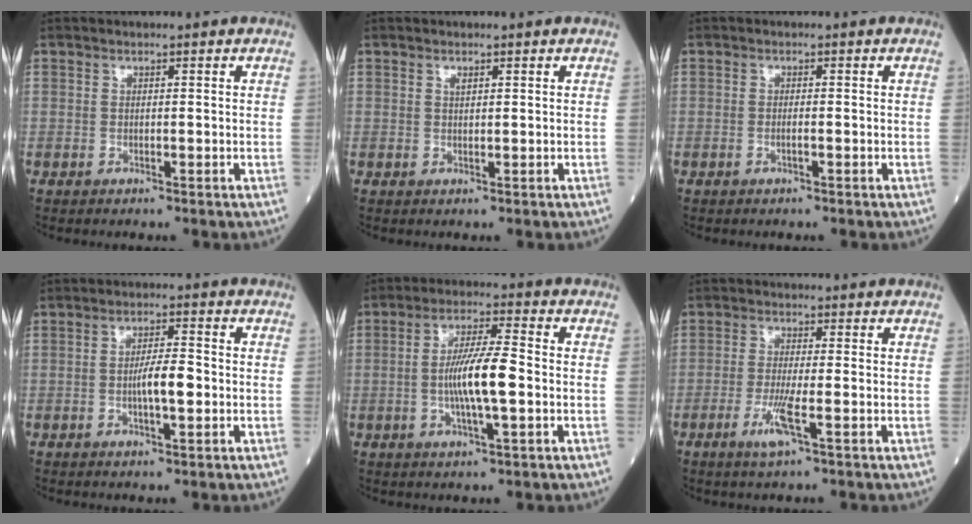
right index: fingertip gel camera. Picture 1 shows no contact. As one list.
[{"total": 0.6, "force": [0.4, -0.1, 0.4], "torque": [-0.014, -0.004, 0.009]}, {"total": 0.9, "force": [-0.4, -0.3, 0.8], "torque": [-0.018, -0.001, -0.007]}, {"total": 4.7, "force": [-0.7, 0.8, 4.6], "torque": [-0.084, 0.002, -0.012]}, {"total": 9.0, "force": [-1.2, 0.9, 8.9], "torque": [-0.167, 0.001, -0.025]}, {"total": 4.4, "force": [-1.9, -0.4, 3.9], "torque": [-0.085, -0.012, -0.038]}]